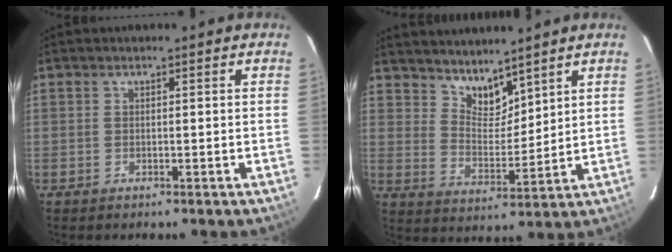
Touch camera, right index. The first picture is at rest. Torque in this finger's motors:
{"motor_torque": [-0.08, 0.29, 0.01, 0.00]}